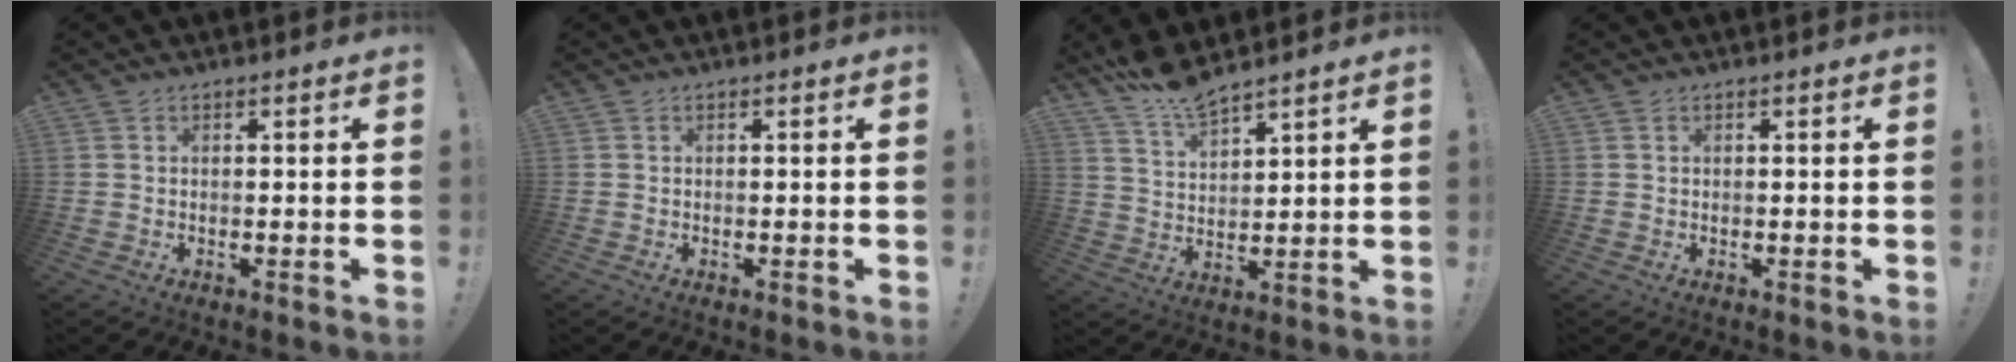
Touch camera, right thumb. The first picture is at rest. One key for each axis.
{"total": 0.0}
{"total": 8.2, "fx": 7.6, "fy": 1.2, "fz": 2.9, "tx": -0.066, "ty": -0.049, "tz": 0.140}
{"total": 0.0}